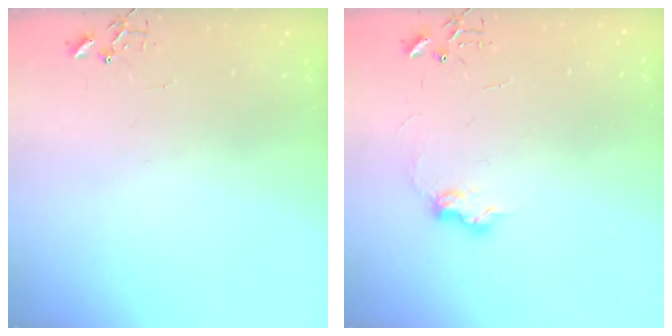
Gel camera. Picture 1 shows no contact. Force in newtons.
{"total": 7.4, "press": 7.4, "slide": 0.4}